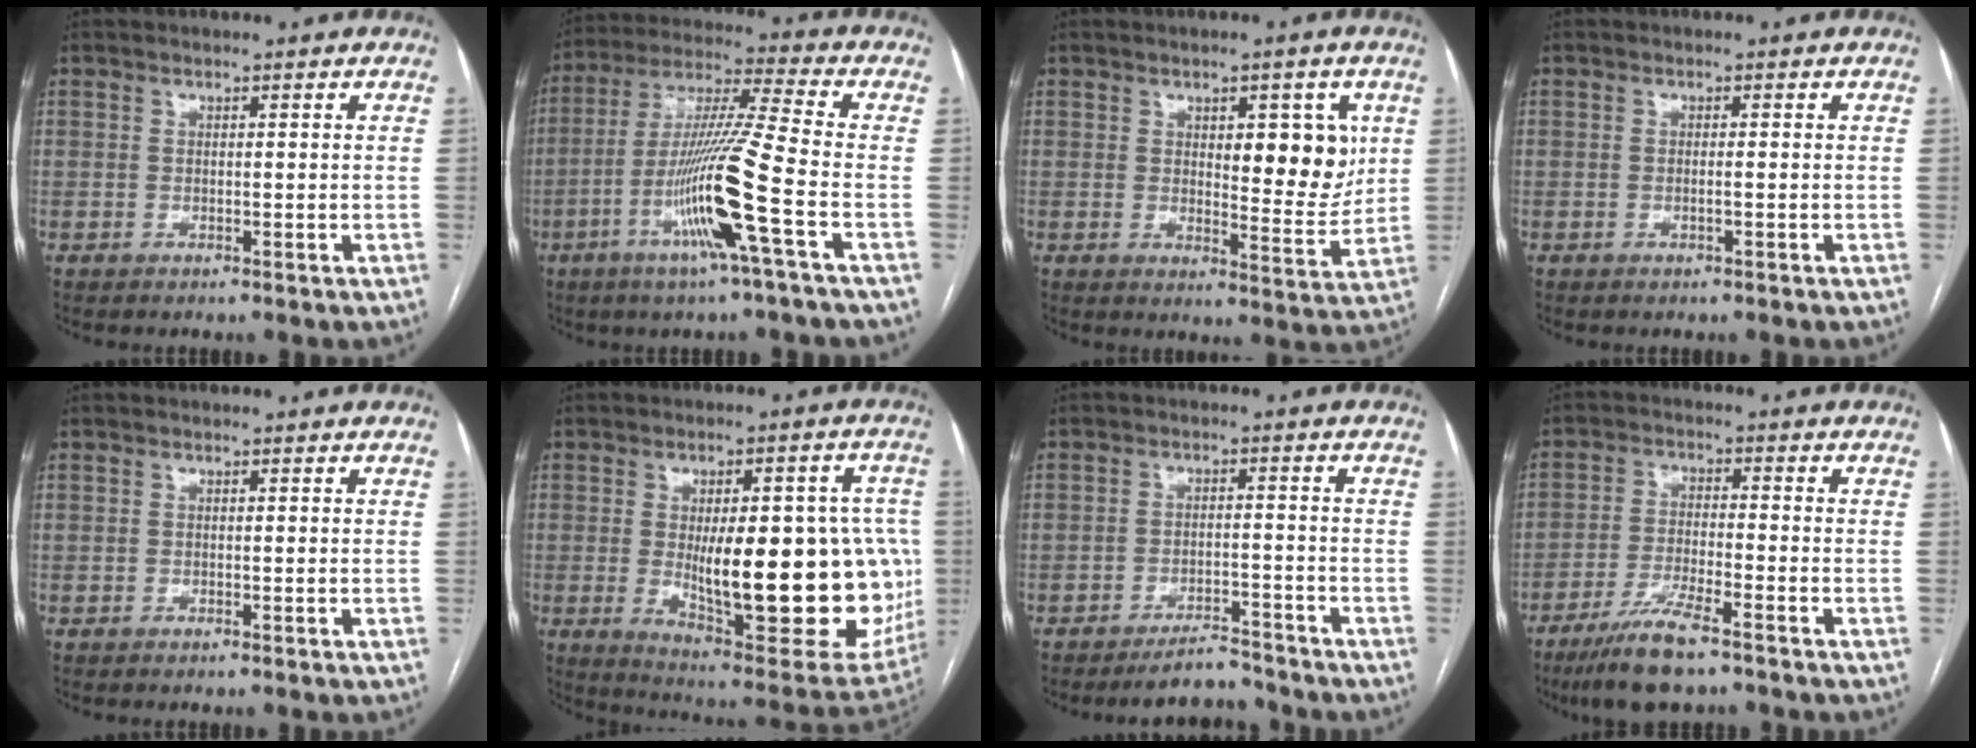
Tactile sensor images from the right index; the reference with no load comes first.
{"total": 15.1, "force": [-5.2, -1.5, 14.1], "torque": [-0.278, -0.012, -0.104]}
{"total": 8.7, "force": [2.4, 3.0, 7.8], "torque": [-0.096, -0.004, 0.036]}
{"total": 0.7, "force": [-0.2, 0.0, 0.7], "torque": [-0.014, 0.000, -0.002]}
{"total": 0.0}
{"total": 25.3, "force": [-1.8, 8.3, 23.9], "torque": [-0.277, 0.003, 0.003]}
{"total": 5.2, "force": [-5.0, 1.0, 0.9], "torque": [-0.008, -0.001, -0.079]}
{"total": 8.8, "force": [-6.4, 0.8, 6.0], "torque": [-0.119, -0.023, -0.117]}